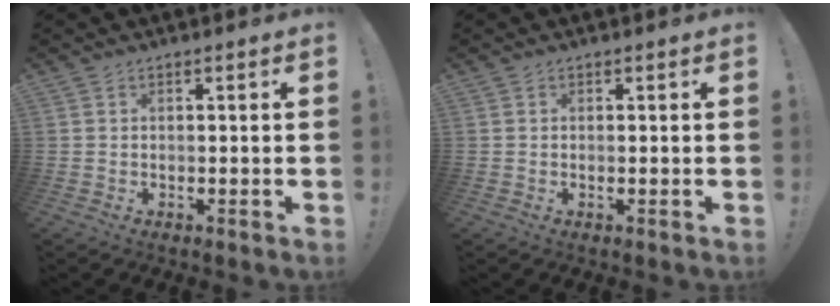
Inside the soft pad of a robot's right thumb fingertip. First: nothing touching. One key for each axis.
{"total": 0.0}